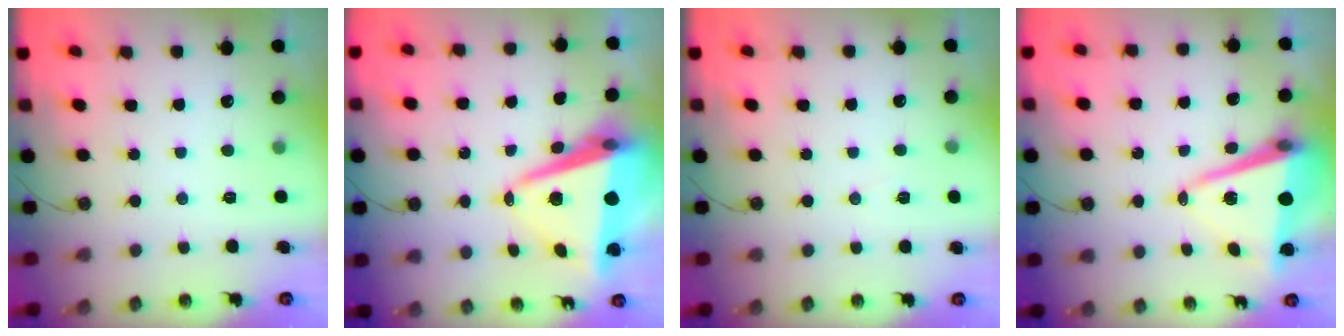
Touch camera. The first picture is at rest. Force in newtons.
{"total": 12.9, "press": 12.5, "slide": 3.0}
{"total": 6.1, "press": 4.1, "slide": 4.6}
{"total": 10.3, "press": 9.8, "slide": 3.1}